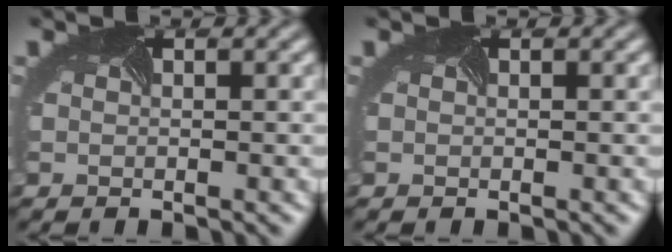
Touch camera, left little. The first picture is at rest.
{"total": 0.0}